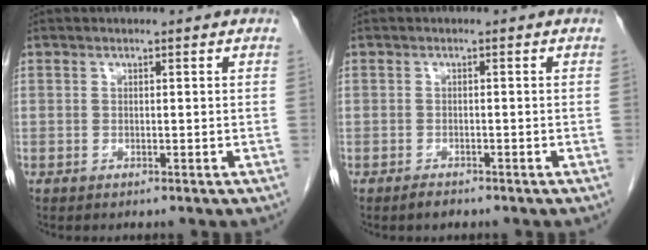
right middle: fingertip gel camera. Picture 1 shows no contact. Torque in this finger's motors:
{"motor_torque": [0.79, -0.21, 0.01, 0.04]}